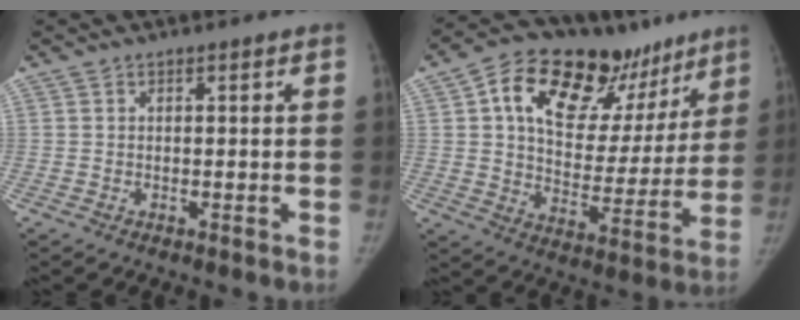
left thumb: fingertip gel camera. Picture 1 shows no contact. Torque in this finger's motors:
{"motor_torque": [0.52, 0.54, 0.30, -0.03, 0.05]}